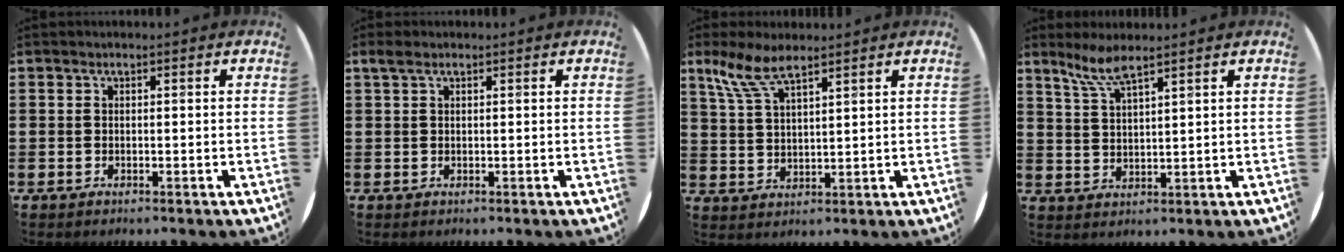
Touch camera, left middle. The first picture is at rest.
{"total": 0.9, "force": [0.7, 0.3, 0.6], "torque": [-0.011, 0.004, 0.011]}
{"total": 6.4, "force": [4.8, 1.5, 3.9], "torque": [-0.089, -0.008, 0.086]}
{"total": 4.6, "force": [3.7, 0.5, 2.7], "torque": [-0.061, 0.000, 0.065]}